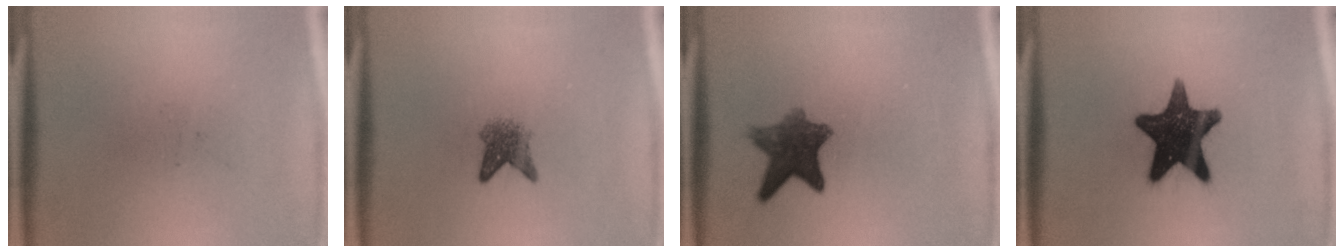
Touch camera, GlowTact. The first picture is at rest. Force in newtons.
{"total": 3.2}
{"total": 7.7}
{"total": 14.9}